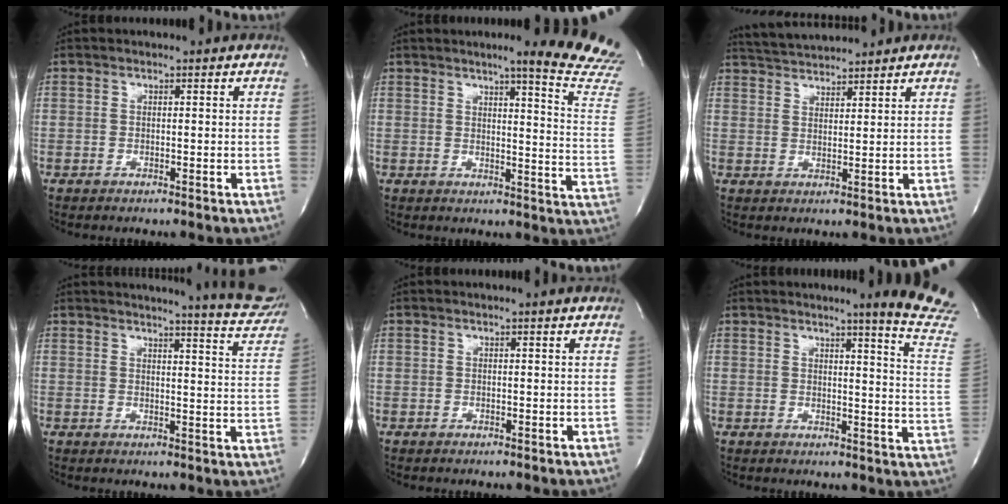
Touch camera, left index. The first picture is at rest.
{"total": 15.1, "force": [13.0, -1.4, 7.7], "torque": [-0.093, -0.100, 0.133]}
{"total": 5.9, "force": [5.8, -0.1, 1.0], "torque": [-0.028, 0.025, 0.106]}
{"total": 15.2, "force": [14.2, 0.7, 5.2], "torque": [-0.063, -0.068, 0.145]}
{"total": 0.8, "force": [0.7, -0.2, 0.2], "torque": [-0.010, -0.003, 0.013]}
{"total": 12.5, "force": [10.7, -2.2, 6.1], "torque": [-0.075, -0.097, 0.105]}